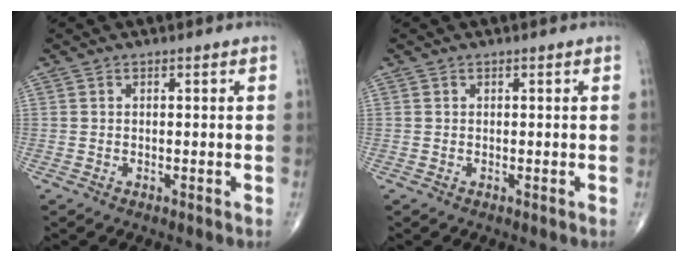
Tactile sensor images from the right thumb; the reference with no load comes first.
{"total": 0.0}